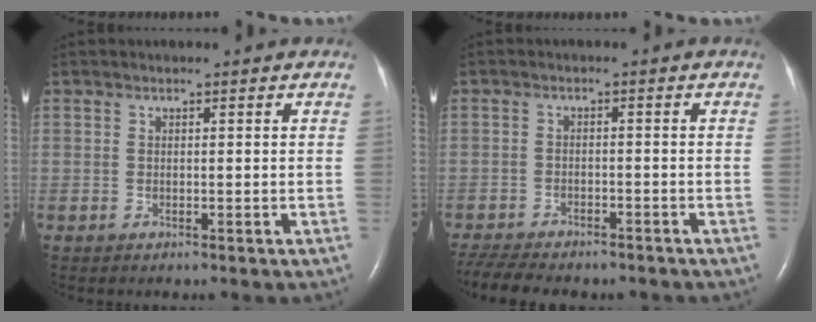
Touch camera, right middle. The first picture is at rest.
{"total": 10.9, "force": [-9.3, 3.2, 4.6], "torque": [-0.090, -0.002, -0.135]}